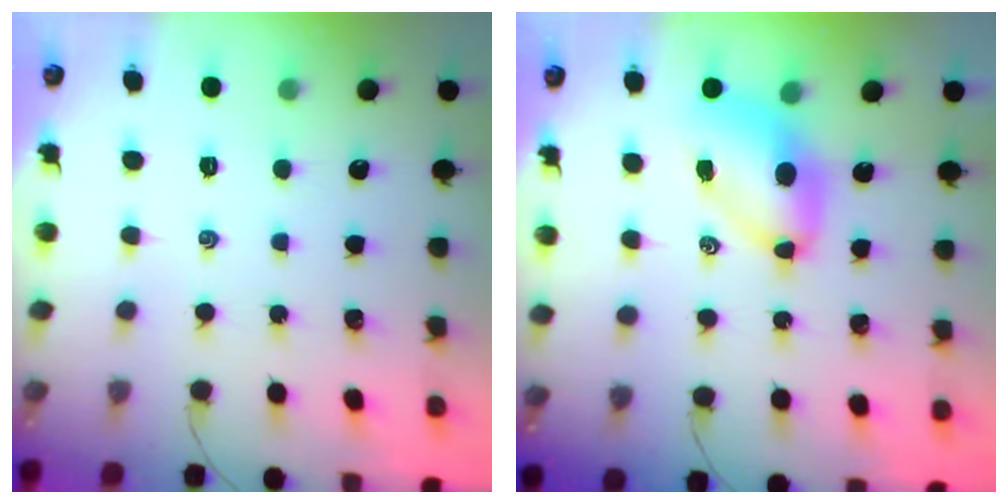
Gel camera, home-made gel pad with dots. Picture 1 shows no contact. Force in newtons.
{"total": 7.7, "press": 7.5, "slide": 1.8}